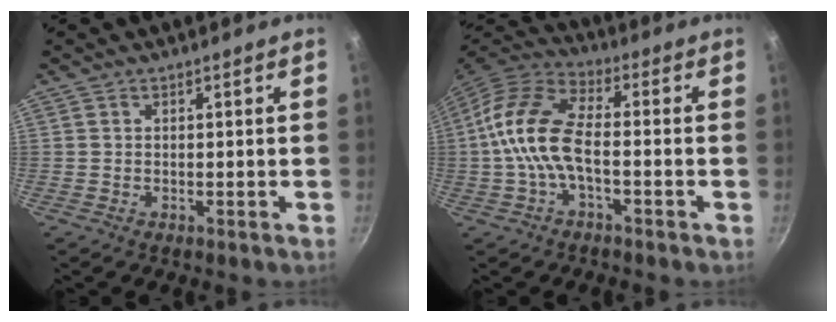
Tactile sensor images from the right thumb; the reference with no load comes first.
{"total": 12.7, "force": [-2.1, 6.2, 10.9], "torque": [-0.214, 0.038, -0.057]}